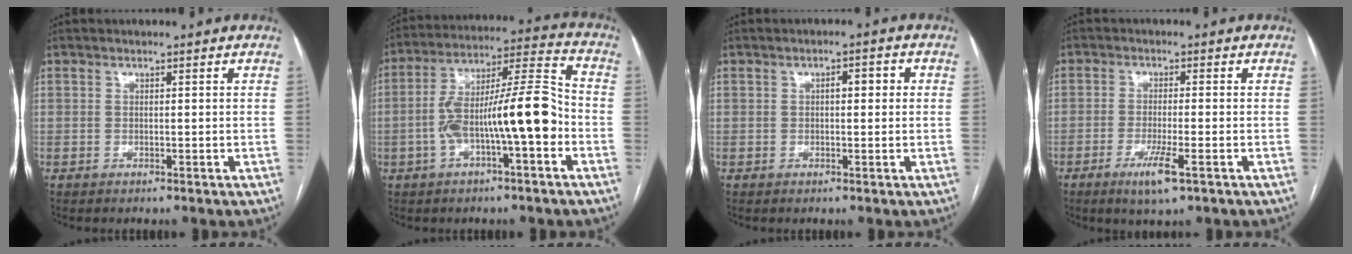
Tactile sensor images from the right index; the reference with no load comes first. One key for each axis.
{"total": 14.4, "fx": -3.6, "fy": 2.3, "fz": 13.7, "tx": -0.242, "ty": 0.032, "tz": -0.058}
{"total": 2.4, "fx": 0.4, "fy": 0.8, "fz": 2.3, "tx": -0.035, "ty": 0.013, "tz": 0.004}
{"total": 5.0, "fx": -2.5, "fy": 0.2, "fz": 4.3, "tx": -0.082, "ty": -0.012, "tz": -0.044}